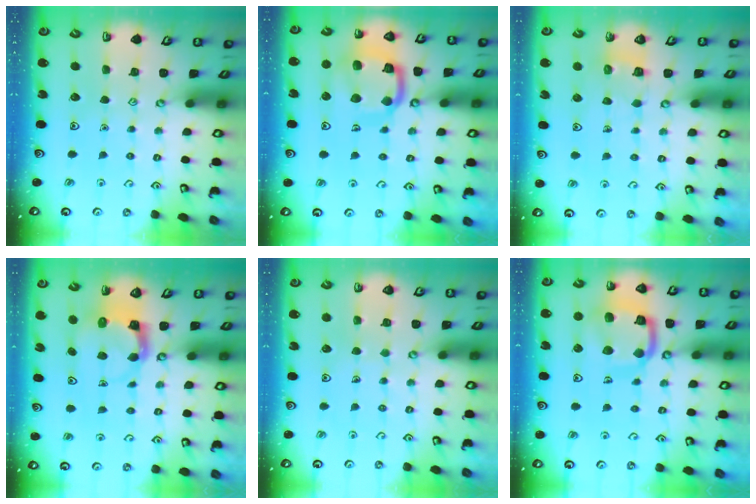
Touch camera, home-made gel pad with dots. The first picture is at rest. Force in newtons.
{"total": 14.6, "press": 14.5, "slide": 1.6}
{"total": 2.5, "press": 2.5, "slide": 0.1}
{"total": 4.0, "press": 3.9, "slide": 0.4}
{"total": 3.5, "press": 3.5, "slide": 0.2}
{"total": 15.4, "press": 15.3, "slide": 1.6}